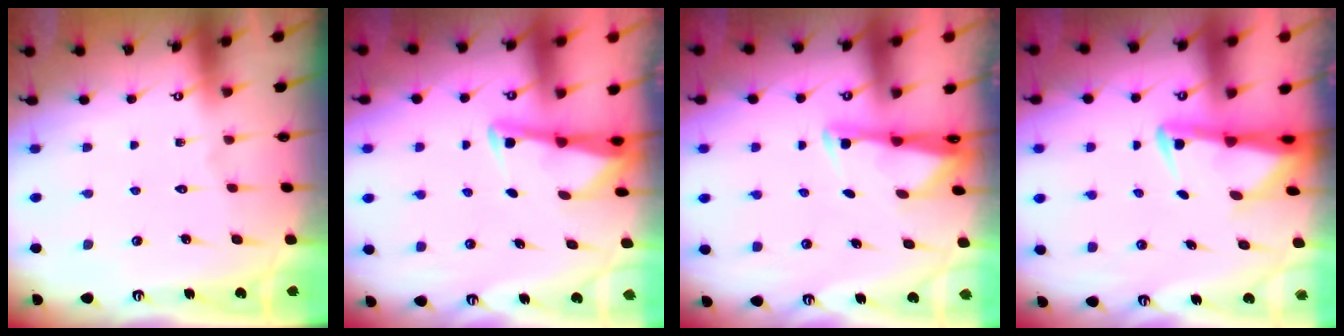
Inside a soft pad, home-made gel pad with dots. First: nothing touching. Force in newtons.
{"total": 3.3, "press": 3.3, "slide": 0.4}
{"total": 2.7, "press": 2.7, "slide": 0.4}
{"total": 3.0, "press": 2.9, "slide": 1.0}